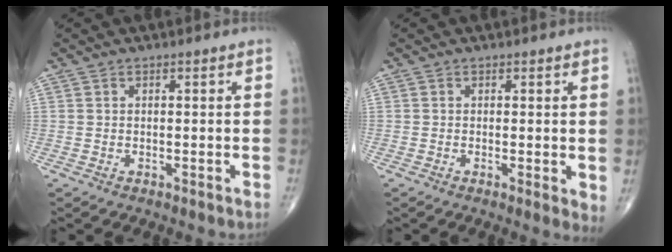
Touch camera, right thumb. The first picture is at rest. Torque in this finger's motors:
{"motor_torque": [0.01, -0.02, -0.05, -0.02, -0.02]}